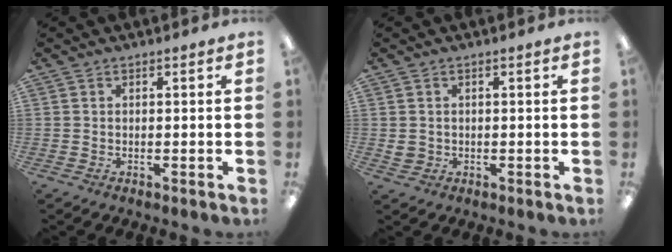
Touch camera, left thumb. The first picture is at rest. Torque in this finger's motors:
{"motor_torque": [0.04, 0.01, 0.19, 0.05, -0.01]}